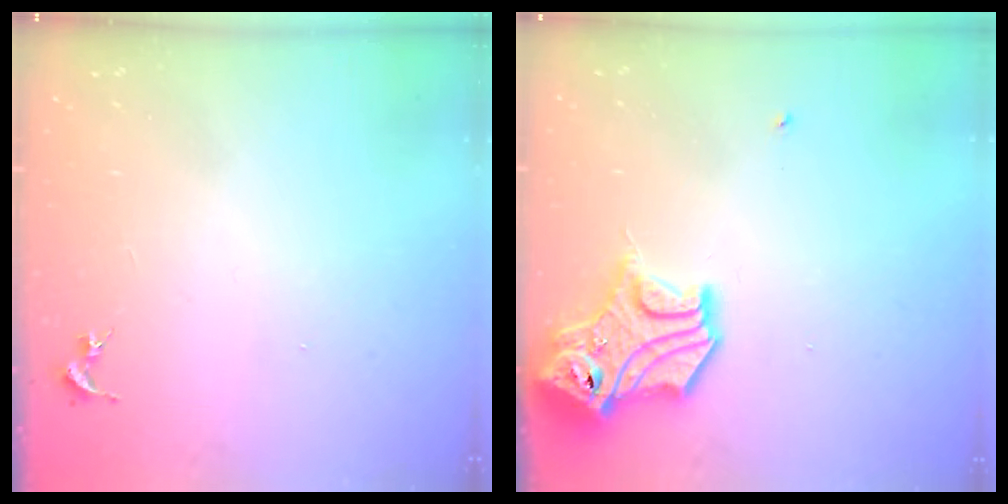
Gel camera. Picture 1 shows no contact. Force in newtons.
{"total": 14.1, "press": 14.0, "slide": 1.9}